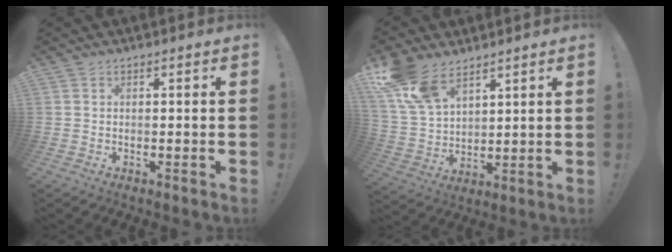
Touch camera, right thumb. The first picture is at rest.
{"total": 13.4, "force": [9.2, 7.3, 6.5], "torque": [-0.132, -0.044, 0.183]}